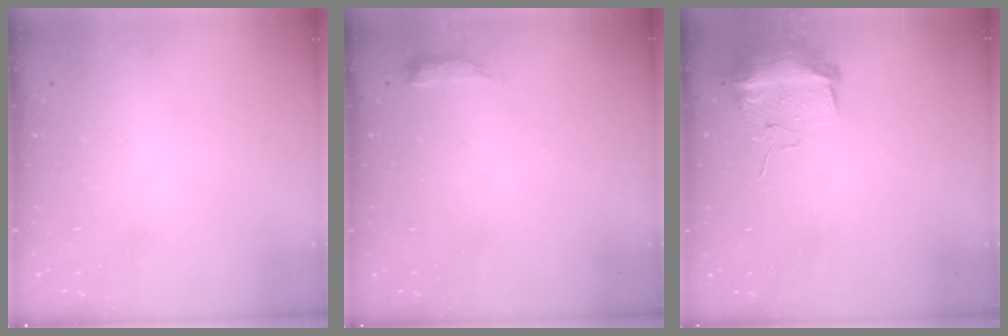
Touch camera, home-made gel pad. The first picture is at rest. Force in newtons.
{"total": 3.6, "press": 3.5, "slide": 0.7}
{"total": 9.2, "press": 9.2, "slide": 1.1}